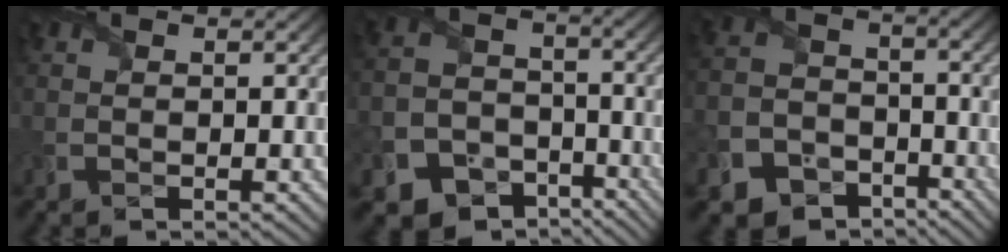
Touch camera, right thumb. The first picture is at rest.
{"total": 11.3, "force": [-7.5, 7.7, 3.5], "torque": [-0.096, -0.037, -0.128]}
{"total": 9.6, "force": [-6.4, 6.5, 2.9], "torque": [-0.083, -0.030, -0.121]}